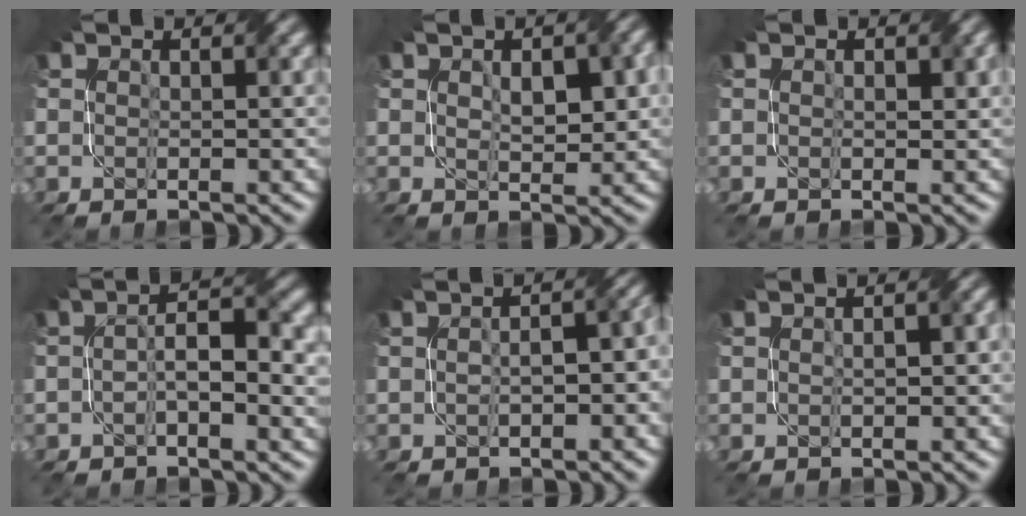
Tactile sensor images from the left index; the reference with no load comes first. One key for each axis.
{"total": 4.0, "fx": 0.8, "fy": 2.1, "fz": 3.3, "tx": -0.054, "ty": -0.001, "tz": 0.016}
{"total": 0.9, "fx": 0.3, "fy": 0.5, "fz": 0.7, "tx": -0.011, "ty": 0.000, "tz": 0.005}
{"total": 4.2, "fx": -0.7, "fy": 1.4, "fz": 3.8, "tx": -0.069, "ty": 0.009, "tz": -0.016}
{"total": 4.7, "fx": -0.6, "fy": 2.3, "fz": 4.0, "tx": -0.041, "ty": 0.005, "tz": -0.005}
{"total": 1.5, "fx": 0.1, "fy": 0.5, "fz": 1.4, "tx": -0.025, "ty": 0.001, "tz": 0.002}